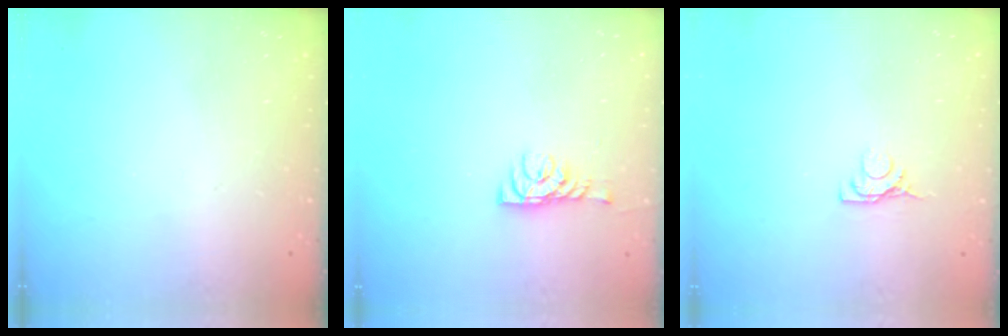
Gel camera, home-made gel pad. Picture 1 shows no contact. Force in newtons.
{"total": 6.1, "press": 6.1, "slide": 0.4}
{"total": 4.6, "press": 4.6, "slide": 0.8}